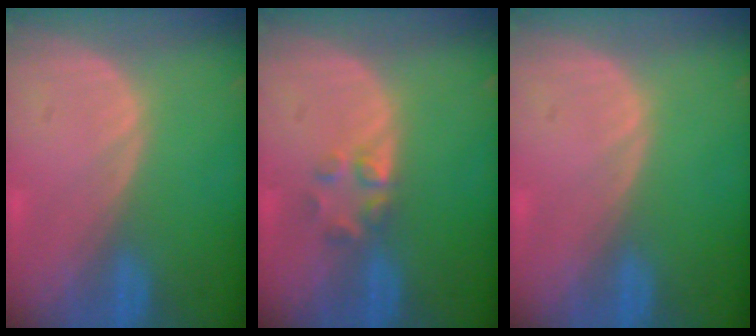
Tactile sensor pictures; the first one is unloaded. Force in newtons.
{"total": 2.6, "press": 2.6, "slide": 0.2}
{"total": 0.0}